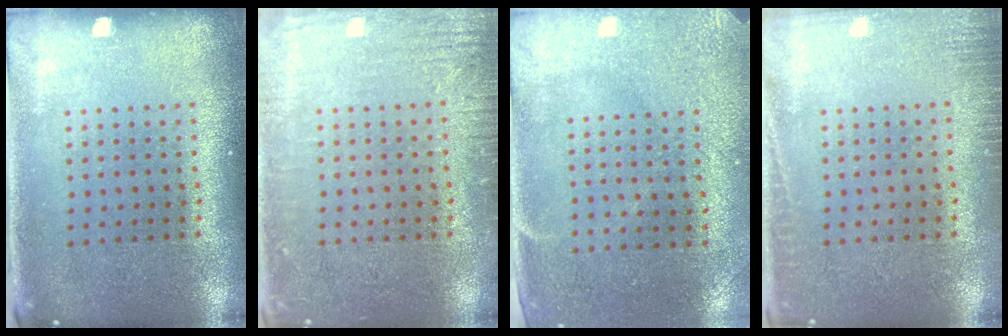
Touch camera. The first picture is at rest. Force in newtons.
{"total": 2.8, "press": 2.8, "slide": 0.4}
{"total": 2.9, "press": 2.4, "slide": 1.6}
{"total": 1.9, "press": 1.9, "slide": 0.4}